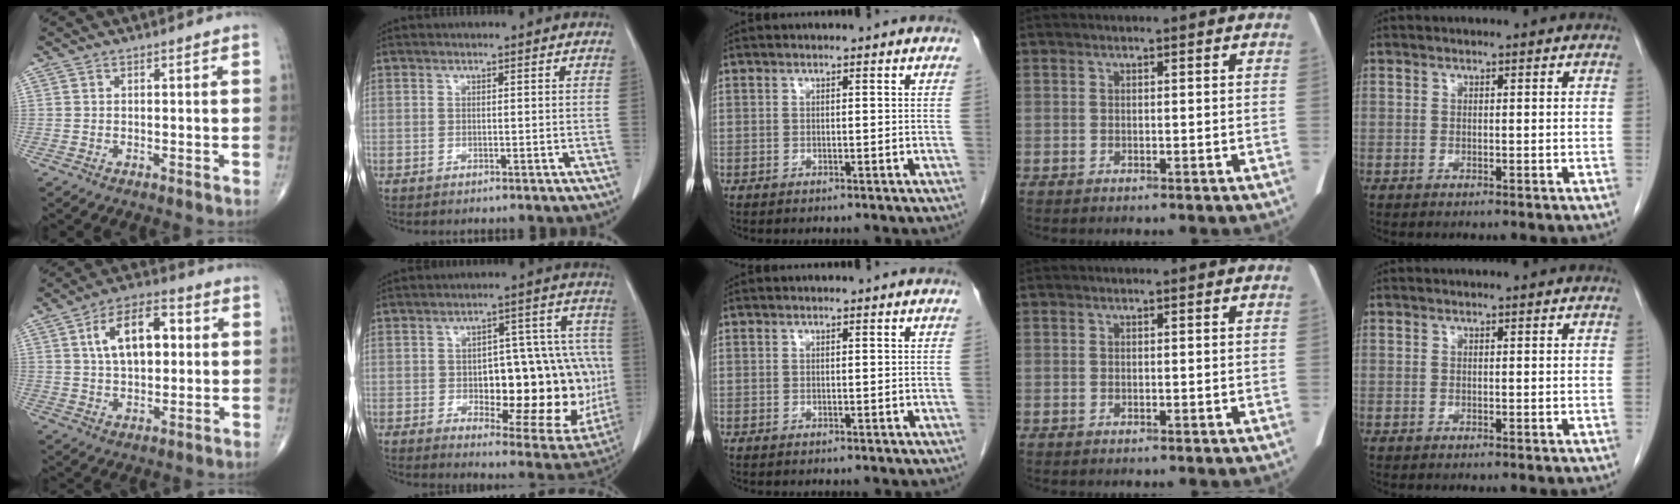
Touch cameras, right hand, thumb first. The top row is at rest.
{"thumb": {"total": 12.4, "force": [2.7, 6.7, 10.0], "torque": [-0.150, 0.011, 0.041]}, "index": {"total": 21.5, "force": [-2.5, 8.7, 19.5], "torque": [-0.209, 0.032, -0.007]}}